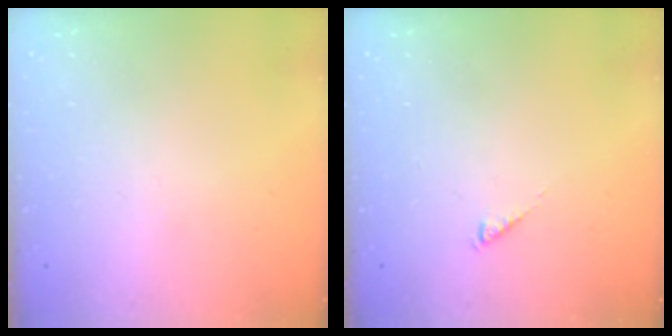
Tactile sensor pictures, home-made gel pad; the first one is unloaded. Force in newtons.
{"total": 0.0}